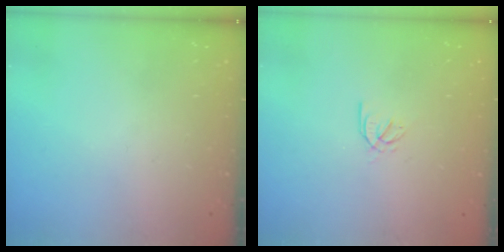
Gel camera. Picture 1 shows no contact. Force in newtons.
{"total": 2.6, "press": 2.5, "slide": 0.6}